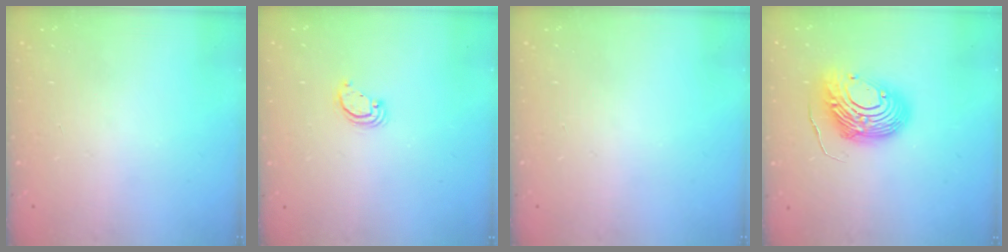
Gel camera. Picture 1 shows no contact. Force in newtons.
{"total": 2.9, "press": 2.9, "slide": 0.1}
{"total": 0.0}
{"total": 14.0, "press": 14.0, "slide": 1.1}